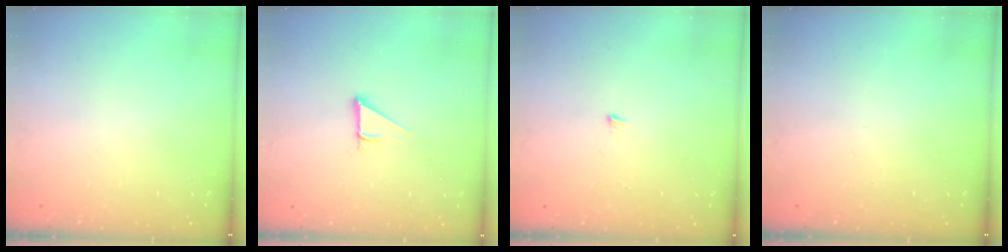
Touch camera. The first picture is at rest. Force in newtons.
{"total": 3.0, "press": 3.0, "slide": 0.2}
{"total": 3.9, "press": 3.9, "slide": 0.3}
{"total": 0.0}